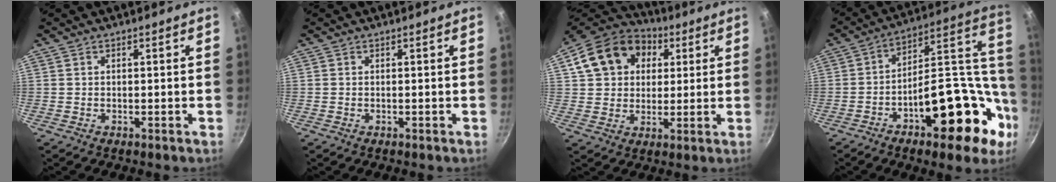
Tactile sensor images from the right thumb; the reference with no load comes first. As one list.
[{"total": 0.0}, {"total": 17.1, "force": [5.0, 13.5, 9.2], "torque": [-0.145, 0.027, 0.074]}, {"total": 25.4, "force": [-9.0, 12.5, 20.2], "torque": [-0.232, 0.067, -0.131]}]